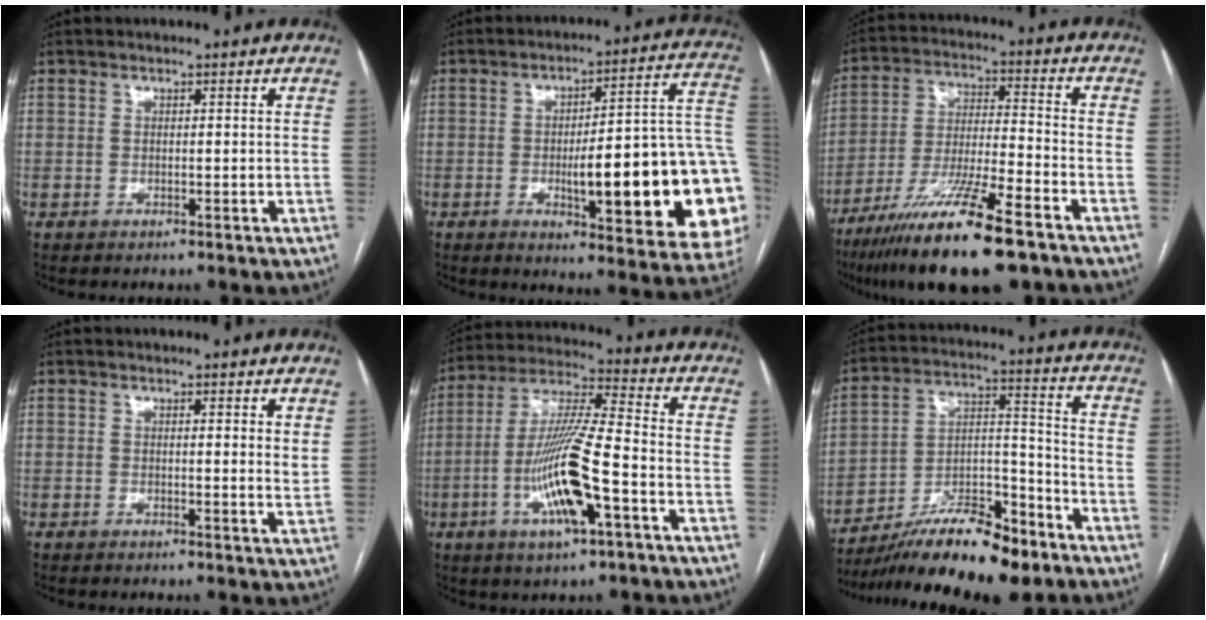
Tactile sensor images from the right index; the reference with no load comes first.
{"total": 25.2, "force": [-4.2, 4.2, 24.5], "torque": [-0.228, 0.012, -0.050]}
{"total": 17.5, "force": [-11.6, 1.7, 13.0], "torque": [-0.239, -0.042, -0.208]}
{"total": 2.1, "force": [1.5, 0.2, 1.5], "torque": [-0.022, -0.010, 0.015]}
{"total": 15.0, "force": [-4.8, 1.7, 14.1], "torque": [-0.282, -0.004, -0.086]}
{"total": 17.7, "force": [-13.5, 4.0, 10.8], "torque": [-0.180, 0.010, -0.229]}